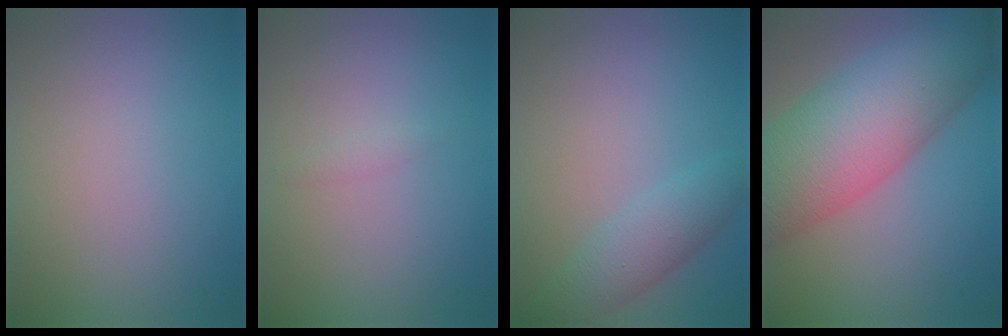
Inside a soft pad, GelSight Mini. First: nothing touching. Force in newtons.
{"total": 0.6, "press": 0.6, "slide": 0.0}
{"total": 3.0, "press": 3.0, "slide": 0.2}
{"total": 12.5, "press": 12.5, "slide": 0.6}